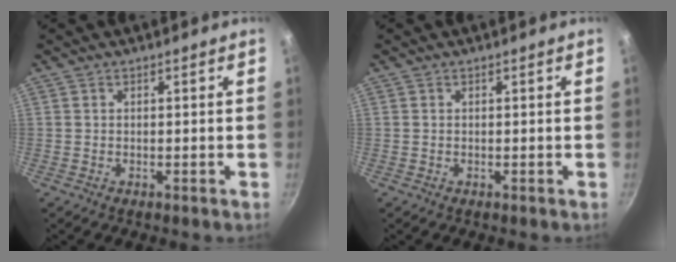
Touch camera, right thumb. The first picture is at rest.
{"total": 0.0}